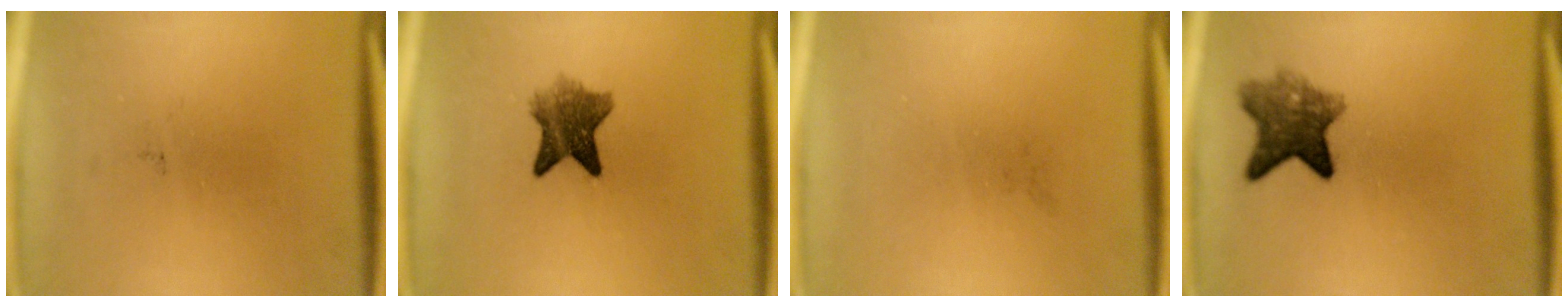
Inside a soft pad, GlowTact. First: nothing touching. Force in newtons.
{"total": 6.5}
{"total": 0.0}
{"total": 6.6}